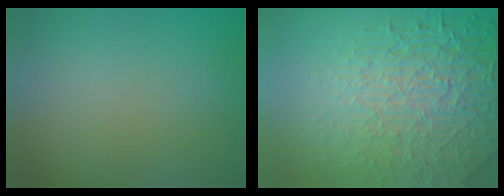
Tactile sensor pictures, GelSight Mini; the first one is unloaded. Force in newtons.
{"total": 8.7, "press": 5.9, "slide": 6.4}